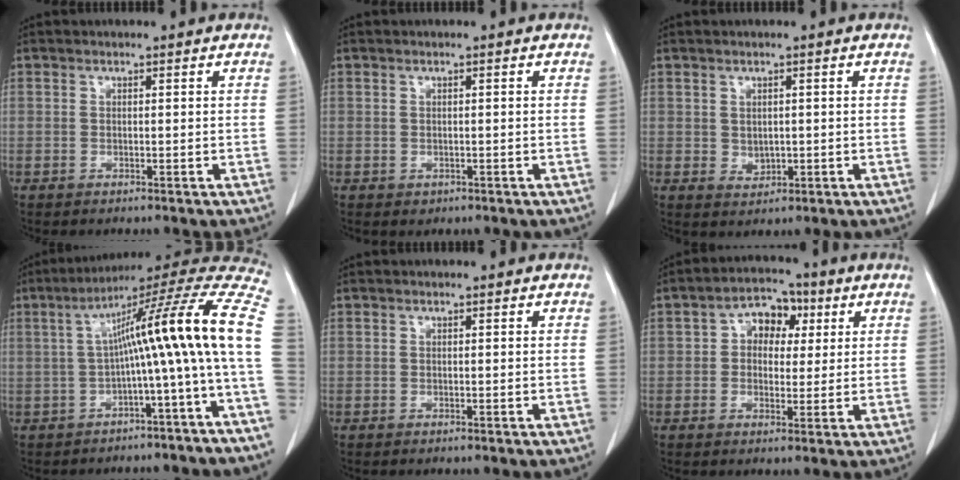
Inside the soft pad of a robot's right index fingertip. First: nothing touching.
{"total": 0.7, "force": [-0.1, 0.6, 0.3], "torque": [-0.004, 0.002, 0.002]}
{"total": 2.1, "force": [0.1, 1.7, 1.3], "torque": [-0.021, -0.004, 0.008]}
{"total": 17.5, "force": [-1.0, -1.1, 17.4], "torque": [-0.228, 0.052, -0.023]}
{"total": 0.0}
{"total": 6.5, "force": [1.8, 4.6, 4.3], "torque": [-0.064, 0.025, 0.025]}